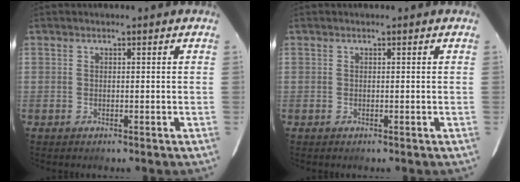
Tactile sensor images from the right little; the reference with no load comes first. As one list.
[{"total": 0.0}]